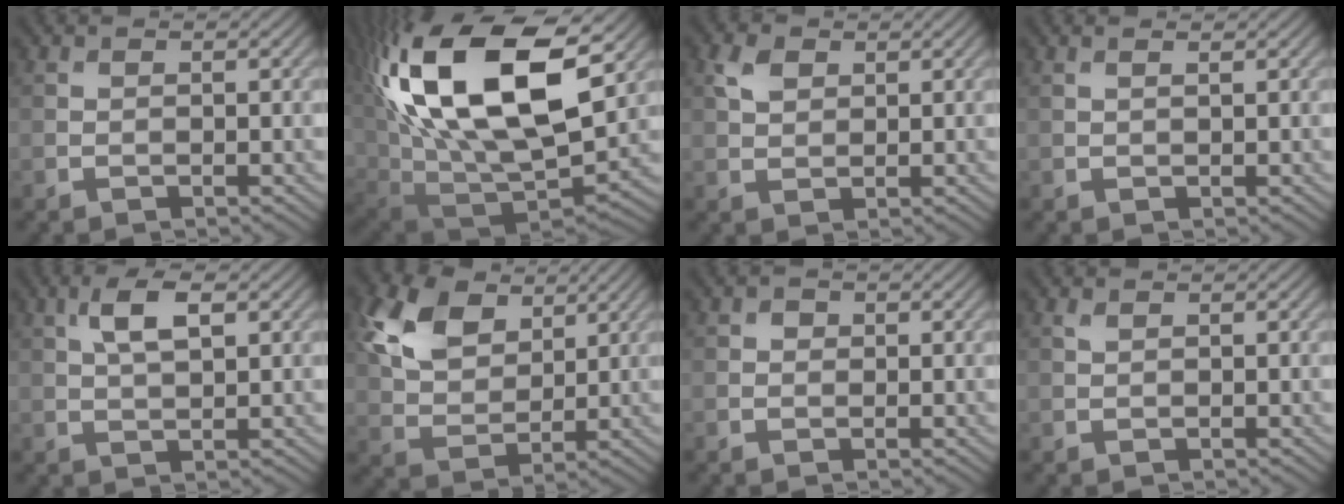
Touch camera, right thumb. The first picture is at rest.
{"total": 22.5, "force": [8.0, 10.6, 18.1], "torque": [-0.389, 0.031, 0.146]}
{"total": 3.0, "force": [1.4, 2.0, 1.7], "torque": [-0.044, 0.004, 0.026]}
{"total": 0.9, "force": [0.7, 0.1, 0.5], "torque": [-0.012, 0.000, 0.011]}
{"total": 4.8, "force": [1.8, 1.9, 3.9], "torque": [-0.087, 0.005, 0.035]}
{"total": 10.0, "force": [4.8, 6.3, 6.1], "torque": [-0.159, 0.009, 0.088]}
{"total": 1.0, "force": [0.3, 0.9, 0.3], "torque": [-0.004, -0.002, 0.000]}
{"total": 0.7, "force": [0.4, 0.3, 0.4], "torque": [-0.017, 0.000, 0.010]}